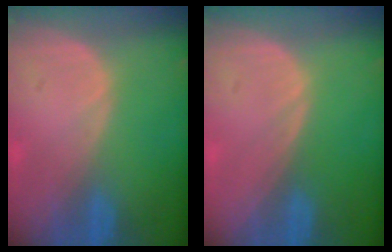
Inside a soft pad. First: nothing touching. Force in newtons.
{"total": 0.0}